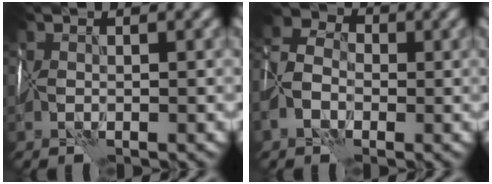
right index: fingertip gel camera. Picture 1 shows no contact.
{"total": 4.1, "force": [-1.3, 3.1, 2.3], "torque": [-0.052, 0.007, -0.033]}